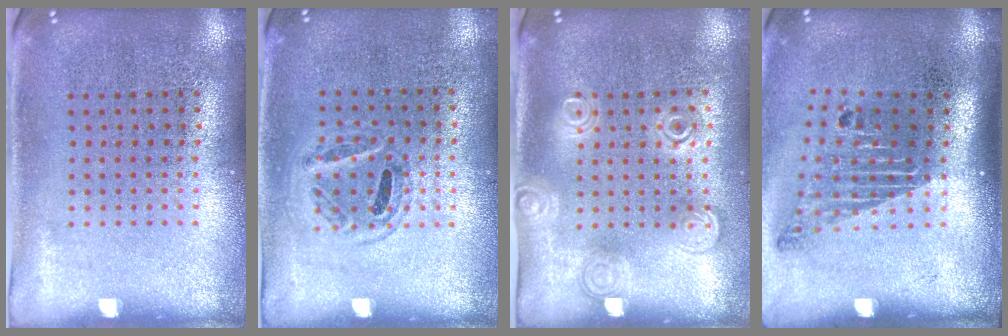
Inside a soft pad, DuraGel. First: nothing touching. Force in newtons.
{"total": 0.9, "press": 0.8, "slide": 0.4}
{"total": 1.5, "press": 1.4, "slide": 0.7}
{"total": 1.8, "press": 1.2, "slide": 1.4}